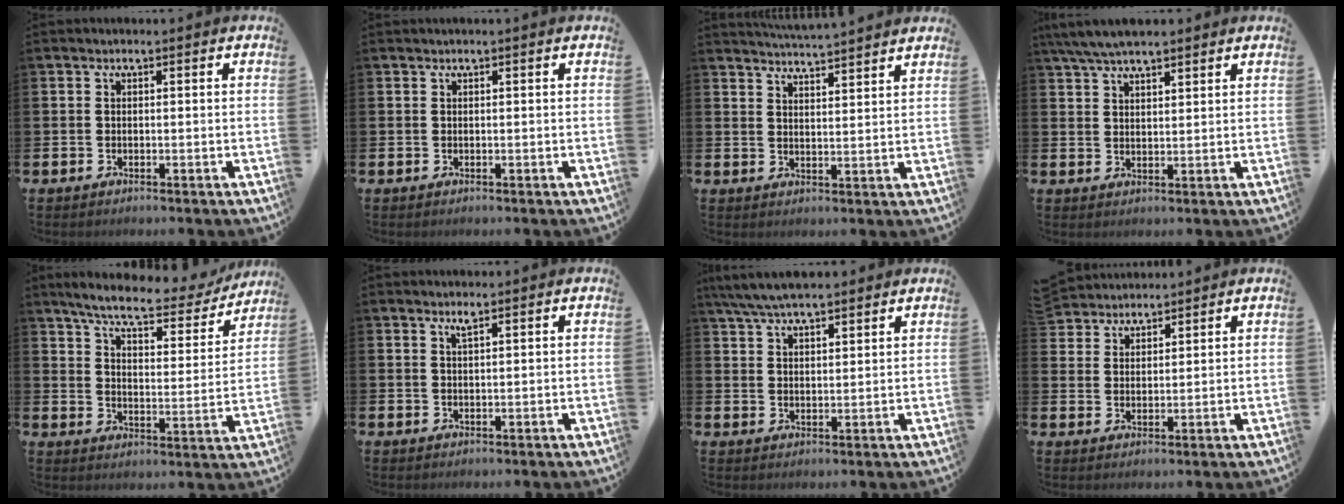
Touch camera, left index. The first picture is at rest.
{"total": 0.0}
{"total": 4.7, "force": [4.7, -0.5, 0.2], "torque": [-0.017, -0.031, 0.083]}
{"total": 5.4, "force": [4.9, 1.0, 2.0], "torque": [-0.060, -0.006, 0.094]}
{"total": 7.7, "force": [6.8, 1.2, 3.4], "torque": [-0.091, -0.042, 0.112]}
{"total": 1.4, "force": [1.1, 0.1, 0.8], "torque": [-0.014, 0.000, 0.019]}
{"total": 6.0, "force": [5.6, 0.9, 1.9], "torque": [-0.060, -0.011, 0.106]}
{"total": 4.0, "force": [3.9, 0.8, -0.7], "torque": [-0.009, -0.018, 0.074]}